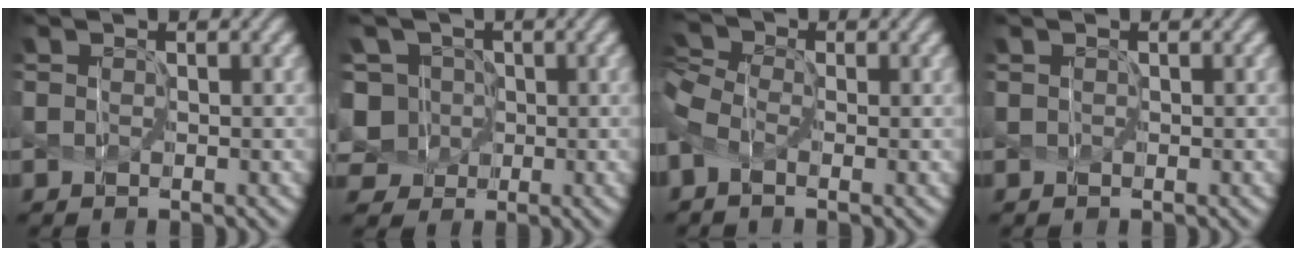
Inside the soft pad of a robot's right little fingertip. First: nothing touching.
{"total": 5.9, "force": [0.2, 5.6, 1.9], "torque": [-0.061, 0.027, -0.026]}
{"total": 3.7, "force": [-1.3, 2.1, 2.9], "torque": [-0.076, 0.002, -0.036]}
{"total": 0.0}